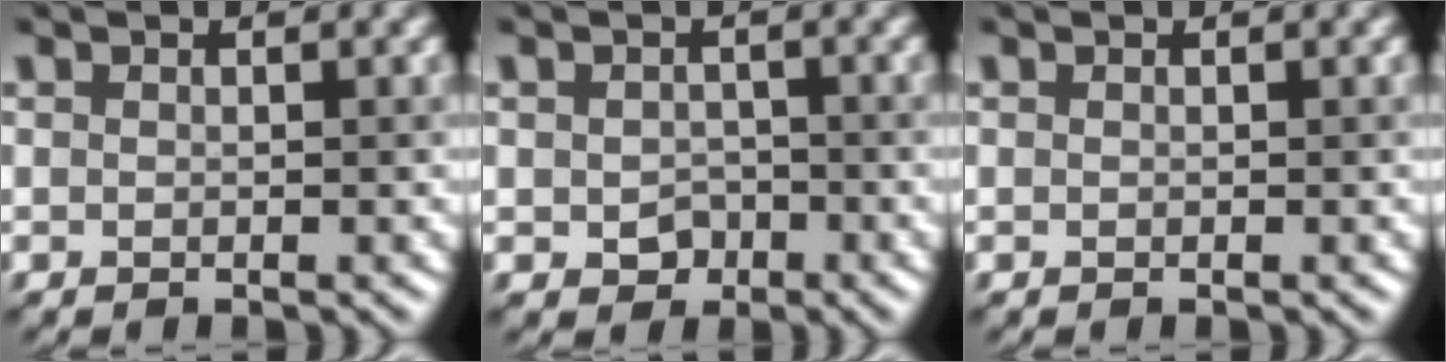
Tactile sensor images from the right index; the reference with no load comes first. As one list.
[{"total": 1.9, "force": [-0.6, 1.5, 1.0], "torque": [-0.017, -0.006, -0.011]}, {"total": 0.0}]